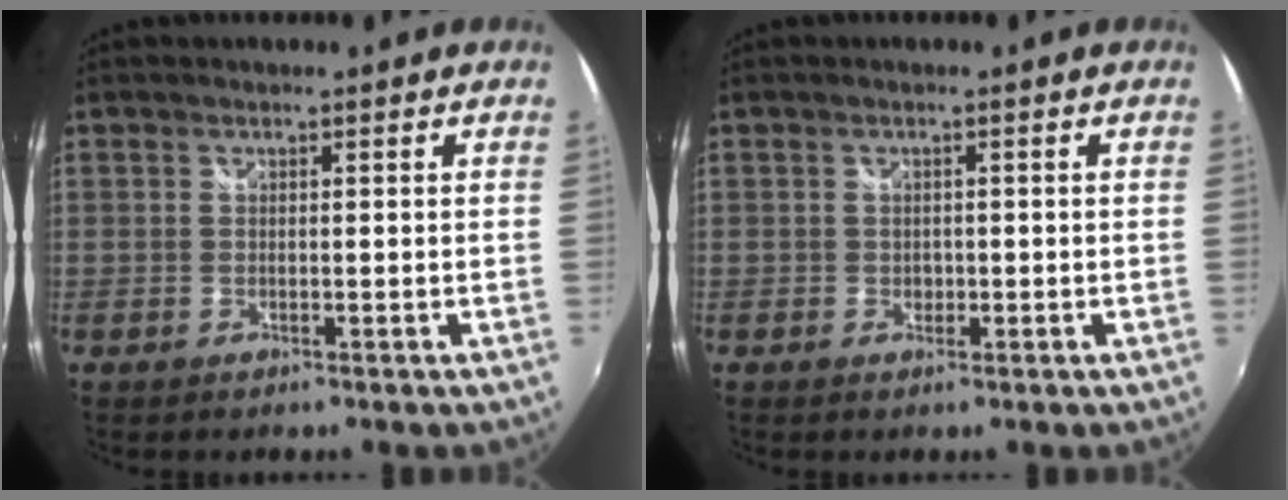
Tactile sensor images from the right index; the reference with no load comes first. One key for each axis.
{"total": 1.2, "fx": -0.2, "fy": 1.1, "fz": 0.4, "tx": -0.005, "ty": -0.001, "tz": -0.003}